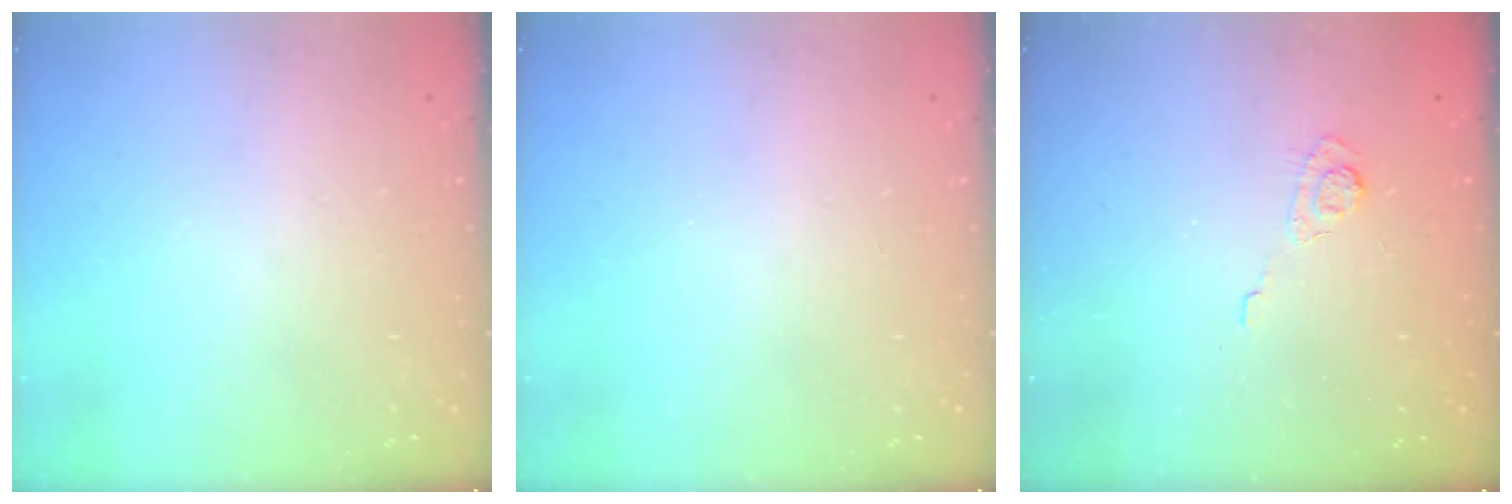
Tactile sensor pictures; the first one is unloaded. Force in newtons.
{"total": 0.0}
{"total": 3.2, "press": 2.8, "slide": 1.6}